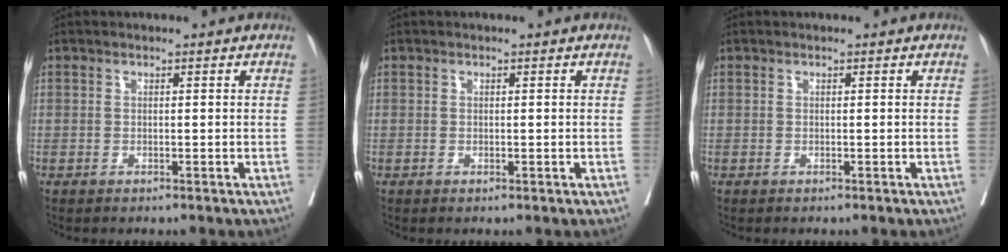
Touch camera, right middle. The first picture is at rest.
{"total": 0.0}
{"total": 0.0}